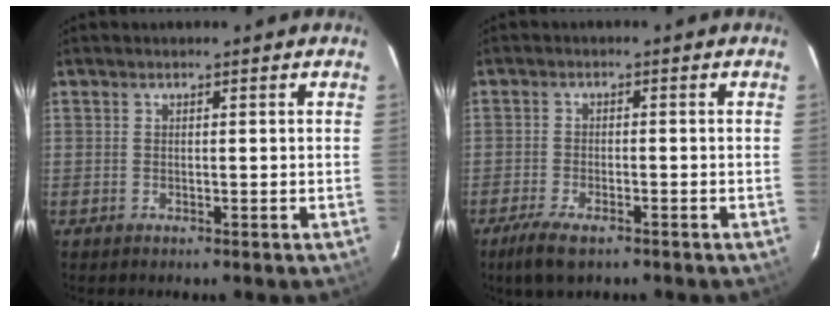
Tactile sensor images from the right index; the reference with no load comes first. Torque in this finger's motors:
{"motor_torque": [0.06, -0.12, 0.11, 0.00]}